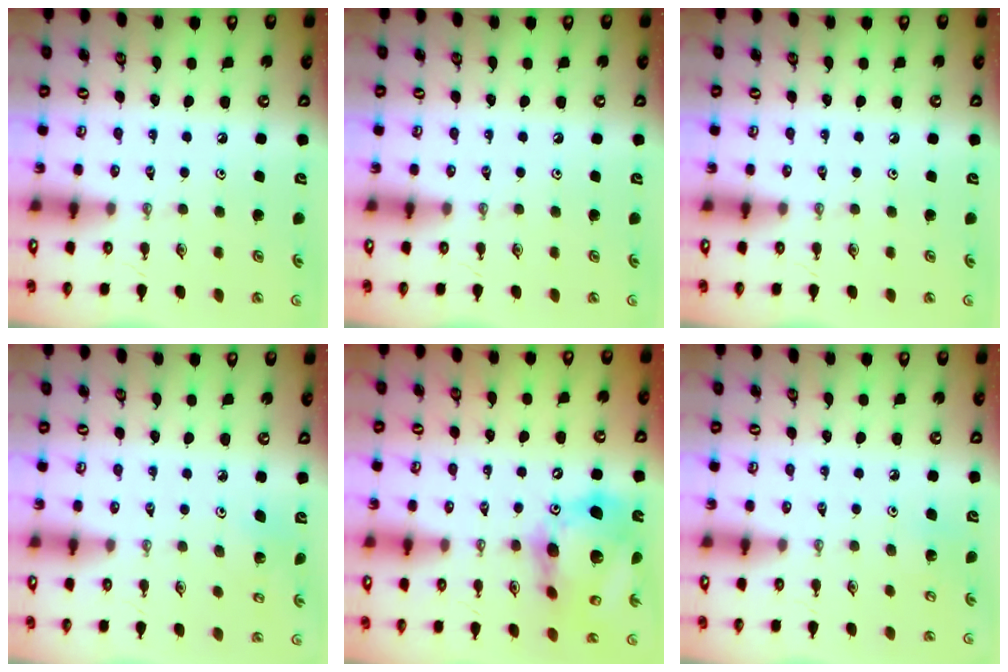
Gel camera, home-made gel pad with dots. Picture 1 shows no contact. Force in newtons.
{"total": 0.0}
{"total": 0.0}
{"total": 2.5, "press": 2.5, "slide": 0.2}
{"total": 19.2, "press": 19.0, "slide": 2.3}
{"total": 3.7, "press": 3.7, "slide": 0.3}